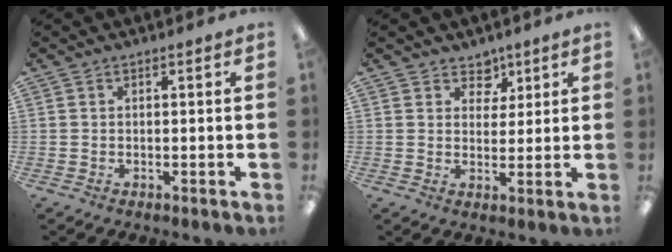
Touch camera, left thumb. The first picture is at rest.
{"total": 4.9, "force": [3.4, 3.4, 0.6], "torque": [0.004, -0.021, 0.058]}